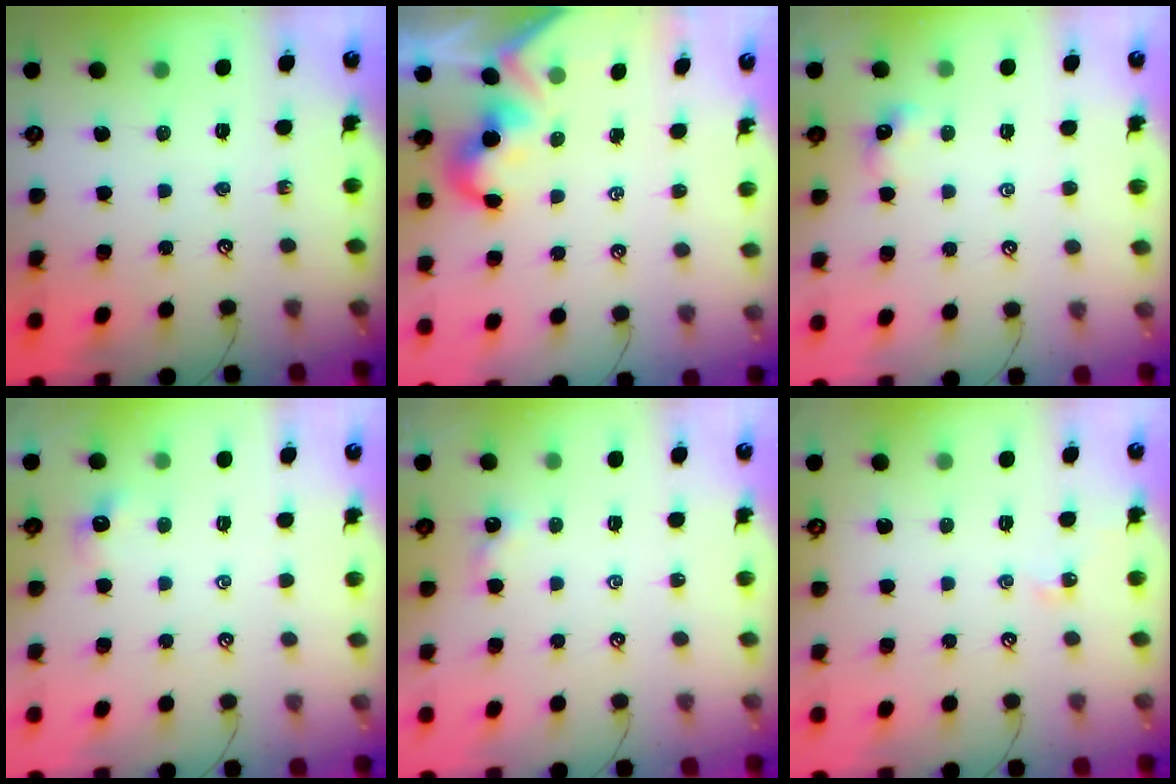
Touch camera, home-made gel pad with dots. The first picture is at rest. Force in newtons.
{"total": 2.1, "press": 2.1, "slide": 0.4}
{"total": 1.3, "press": 1.3, "slide": 0.1}
{"total": 0.7, "press": 0.3, "slide": 0.6}
{"total": 0.7, "press": 0.7, "slide": 0.2}
{"total": 0.6, "press": 0.5, "slide": 0.4}